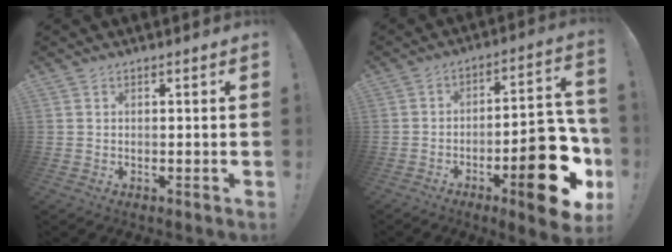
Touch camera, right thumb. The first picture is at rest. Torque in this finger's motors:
{"motor_torque": [2.51, 2.51, 2.01, -0.76, 0.12]}